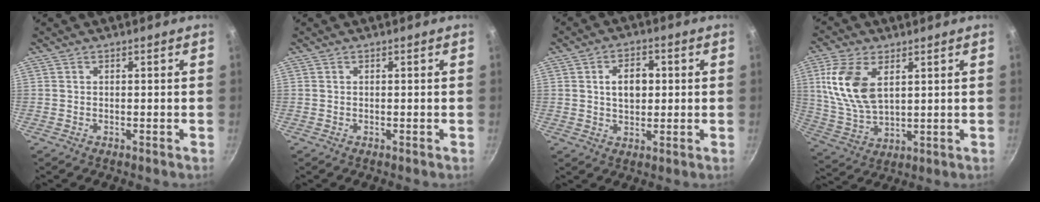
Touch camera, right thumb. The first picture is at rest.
{"total": 0.0}
{"total": 6.7, "force": [0.9, 4.5, 4.8], "torque": [-0.056, 0.006, 0.014]}
{"total": 13.2, "force": [4.1, 7.3, 10.2], "torque": [-0.200, -0.014, 0.090]}